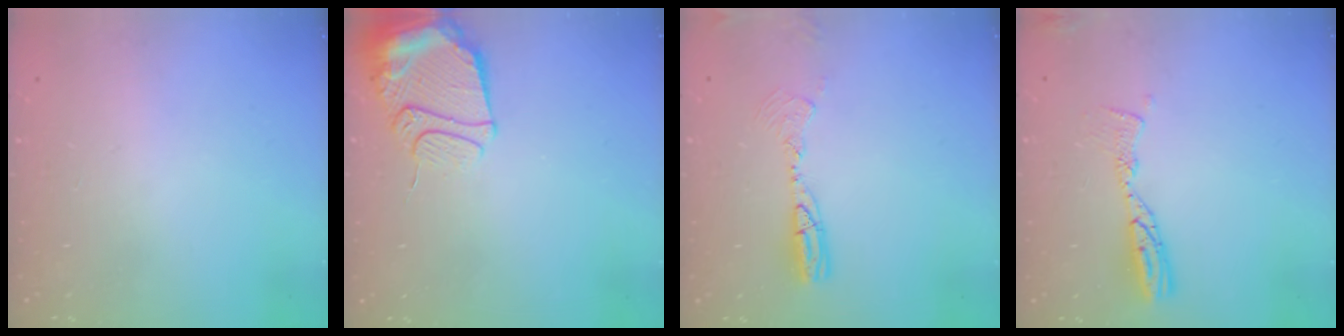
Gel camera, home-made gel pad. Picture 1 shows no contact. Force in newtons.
{"total": 13.3, "press": 13.2, "slide": 1.4}
{"total": 9.2, "press": 9.0, "slide": 2.2}
{"total": 9.7, "press": 9.7, "slide": 0.9}